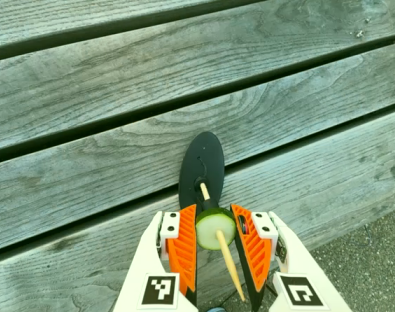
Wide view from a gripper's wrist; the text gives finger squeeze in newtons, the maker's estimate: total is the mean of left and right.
{"total": 11.1, "left": 11.0, "right": 11.2}